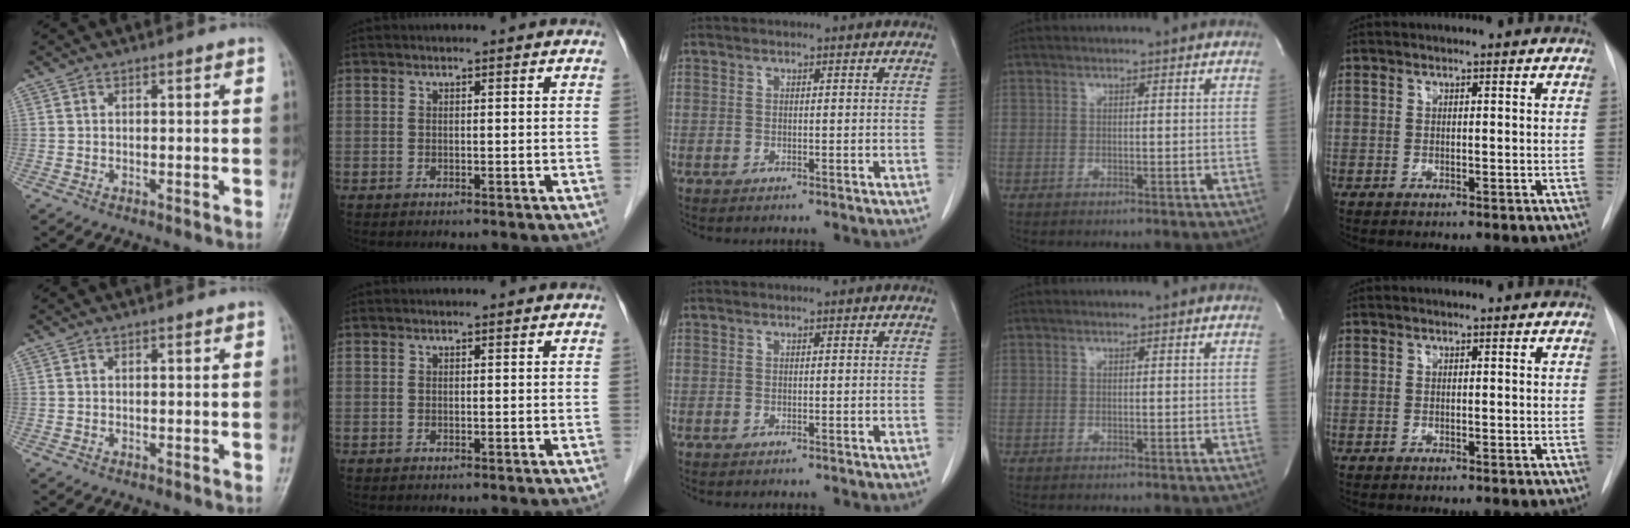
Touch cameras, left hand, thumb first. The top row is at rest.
{}